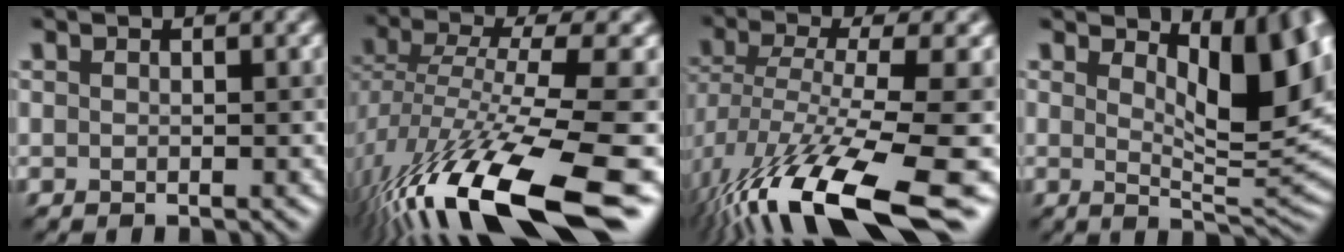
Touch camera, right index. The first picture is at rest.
{"total": 15.4, "force": [-7.5, 4.3, 12.8], "torque": [-0.264, -0.007, -0.121]}
{"total": 14.1, "force": [-6.5, 4.5, 11.7], "torque": [-0.241, -0.014, -0.091]}
{"total": 8.6, "force": [3.1, 2.5, 7.6], "torque": [-0.106, -0.009, 0.053]}